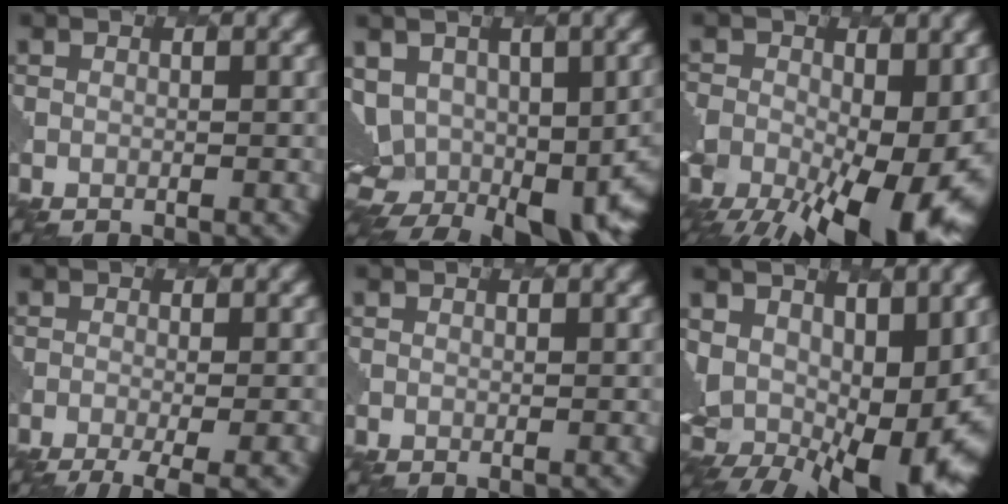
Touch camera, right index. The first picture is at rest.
{"total": 11.8, "force": [1.2, 8.0, 8.6], "torque": [-0.163, -0.020, 0.044]}
{"total": 17.2, "force": [-6.2, 8.9, 13.4], "torque": [-0.240, -0.043, -0.079]}
{"total": 5.5, "force": [-3.5, 1.2, 4.1], "torque": [-0.062, -0.012, -0.053]}
{"total": 0.5, "force": [0.5, -0.1, 0.1], "torque": [-0.010, -0.003, 0.009]}
{"total": 13.5, "force": [1.8, 7.8, 10.8], "torque": [-0.210, -0.032, 0.050]}